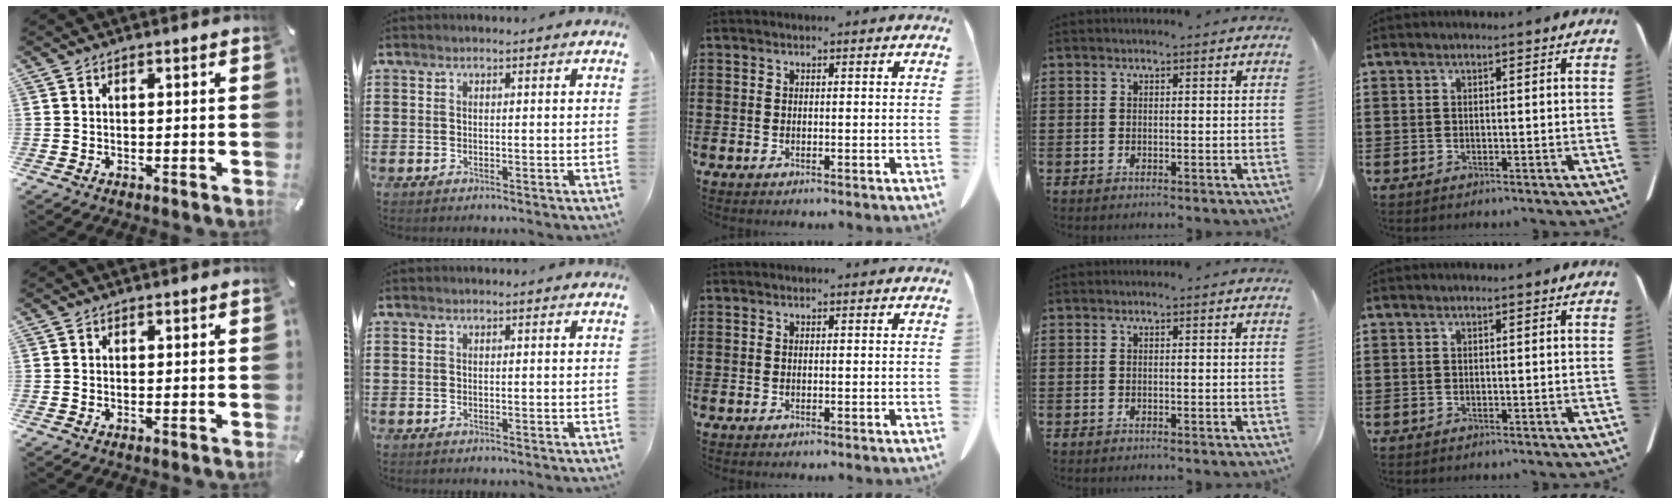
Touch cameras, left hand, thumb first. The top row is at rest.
{}